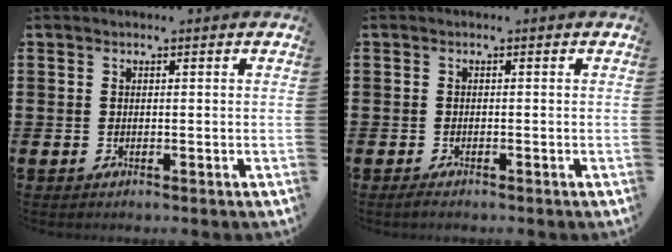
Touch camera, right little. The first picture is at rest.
{"total": 0.7, "force": [-0.5, 0.2, 0.5], "torque": [-0.010, -0.001, -0.009]}